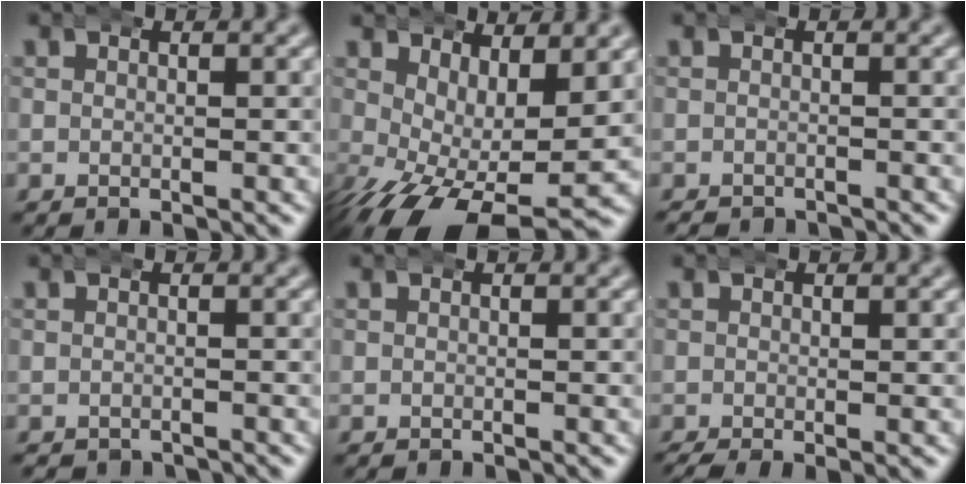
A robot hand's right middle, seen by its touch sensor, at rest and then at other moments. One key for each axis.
{"total": 5.9, "fx": -1.2, "fy": 2.5, "fz": 5.1, "tx": -0.102, "ty": -0.045, "tz": 0.002}
{"total": 1.3, "fx": -1.3, "fy": 0.0, "fz": -0.2, "tx": 0.000, "ty": -0.011, "tz": -0.017}
{"total": 1.2, "fx": -1.1, "fy": 0.3, "fz": -0.3, "tx": 0.004, "ty": -0.010, "tz": -0.013}
{"total": 0.0}
{"total": 1.3, "fx": -1.0, "fy": 0.3, "fz": 0.8, "tx": -0.015, "ty": -0.010, "tz": -0.010}